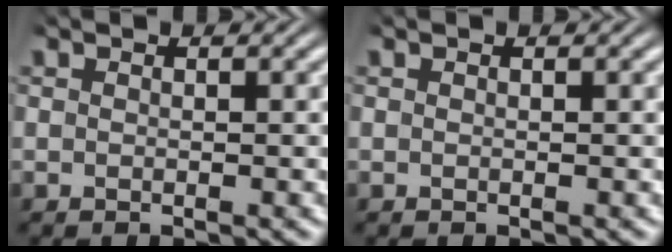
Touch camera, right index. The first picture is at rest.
{"total": 0.0}